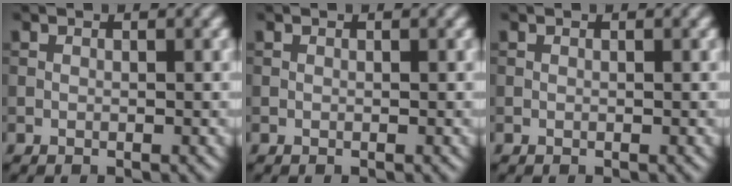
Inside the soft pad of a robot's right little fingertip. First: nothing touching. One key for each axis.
{"total": 0.0}
{"total": 0.0}